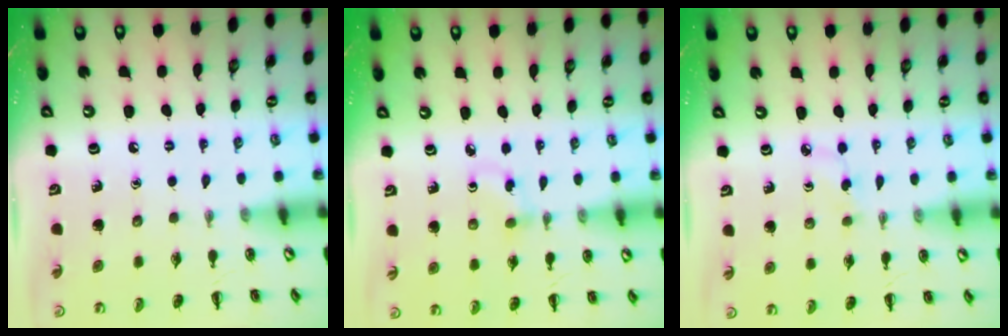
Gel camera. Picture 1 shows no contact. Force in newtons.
{"total": 2.2, "press": 2.0, "slide": 0.9}
{"total": 2.9, "press": 2.7, "slide": 1.1}